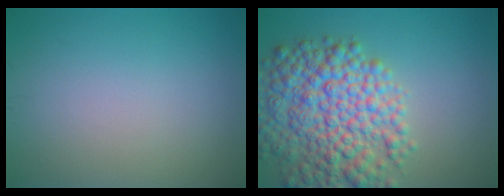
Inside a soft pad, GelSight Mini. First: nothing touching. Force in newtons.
{"total": 9.4, "press": 9.3, "slide": 0.3}